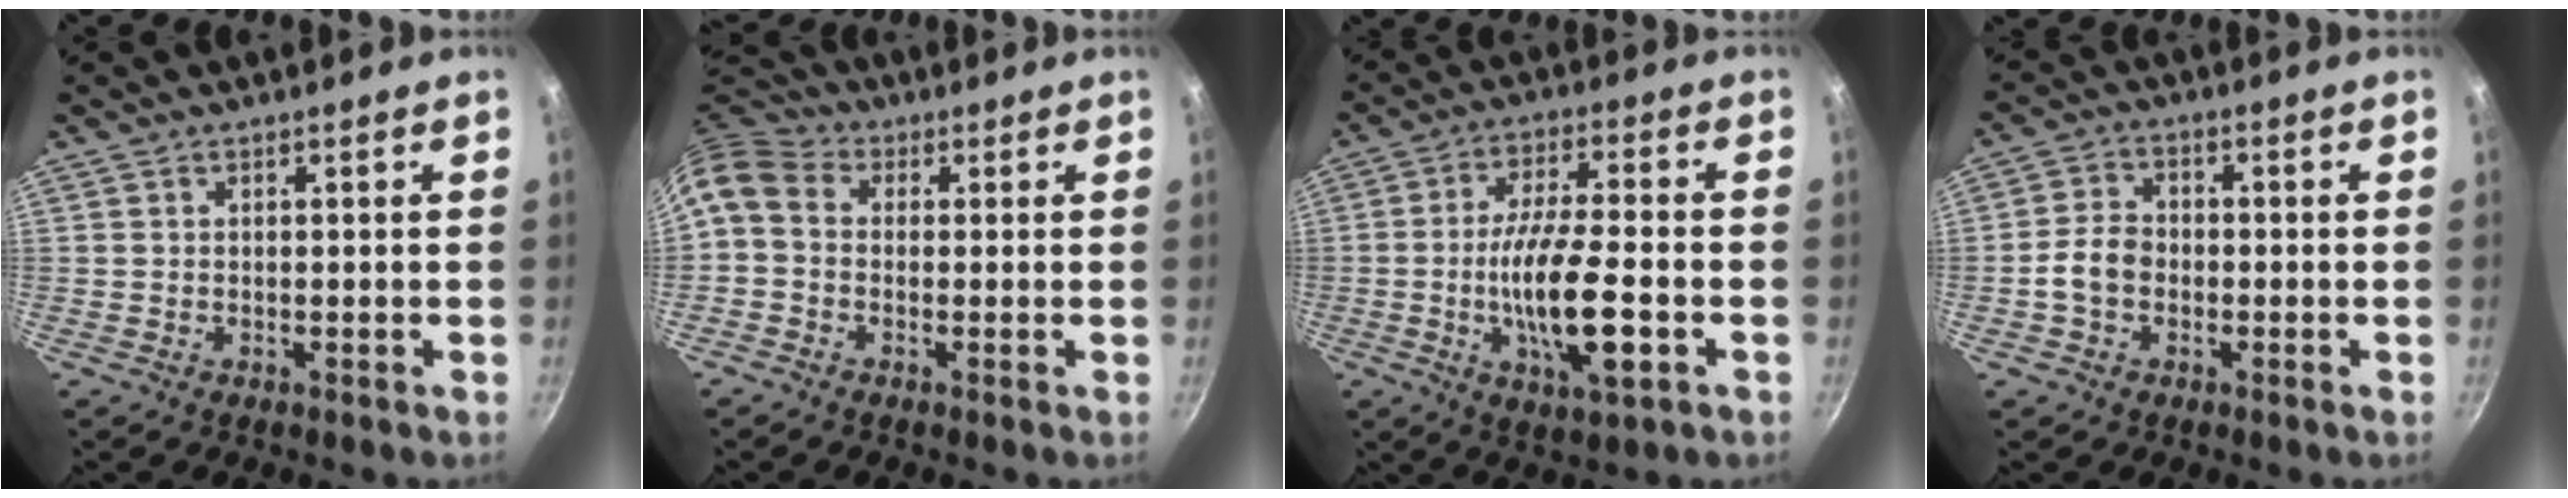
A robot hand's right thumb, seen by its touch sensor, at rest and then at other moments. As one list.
[{"total": 7.6, "force": [-0.2, 5.9, 4.8], "torque": [-0.100, 0.034, -0.023]}, {"total": 14.6, "force": [-3.6, 4.3, 13.5], "torque": [-0.239, 0.011, -0.066]}, {"total": 5.5, "force": [-1.4, 4.1, 3.3], "torque": [-0.049, 0.024, -0.034]}]